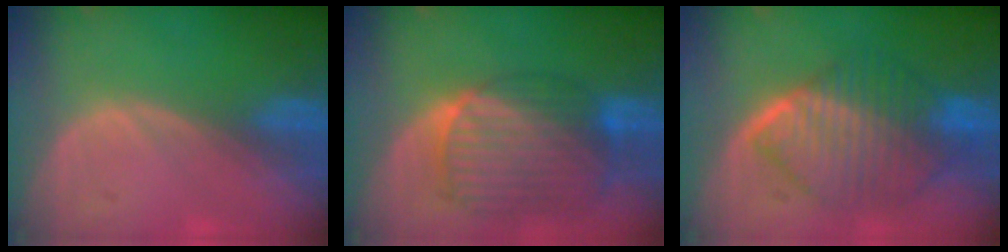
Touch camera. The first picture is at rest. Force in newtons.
{"total": 10.6, "press": 9.0, "slide": 5.5}
{"total": 10.3, "press": 10.2, "slide": 1.0}